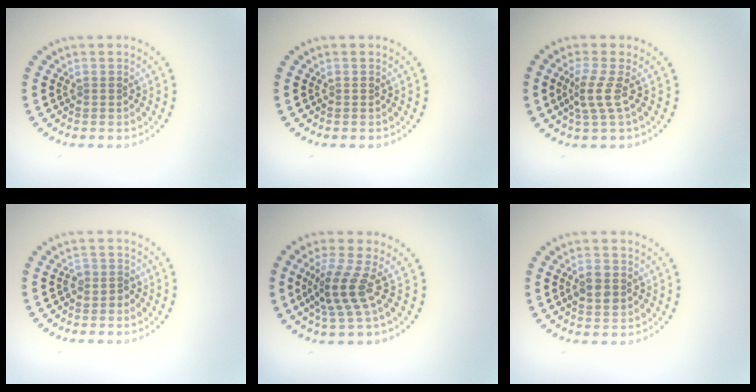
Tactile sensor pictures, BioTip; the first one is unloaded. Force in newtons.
{"total": 0.0}
{"total": 2.4, "press": 1.6, "slide": 1.7}
{"total": 1.4, "press": 1.2, "slide": 0.8}
{"total": 3.7, "press": 2.7, "slide": 2.5}
{"total": 2.5, "press": 2.5, "slide": 0.1}